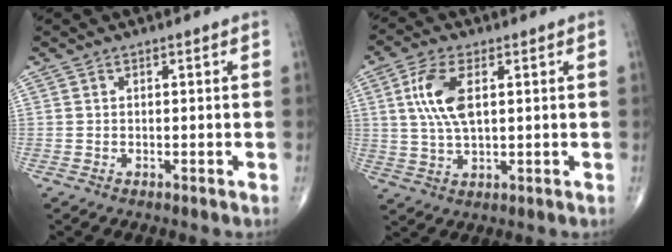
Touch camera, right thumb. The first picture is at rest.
{"total": 9.1, "force": [2.3, 4.1, 7.8], "torque": [-0.168, -0.001, 0.045]}